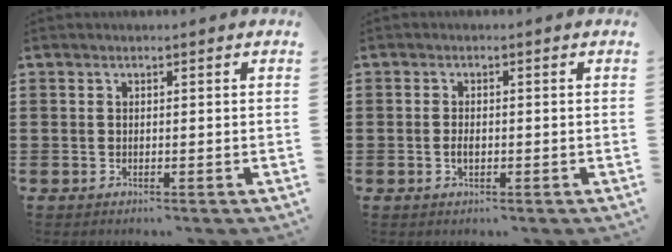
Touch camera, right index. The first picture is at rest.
{"total": 1.5, "force": [-0.3, 0.8, 1.2], "torque": [-0.024, 0.003, -0.005]}